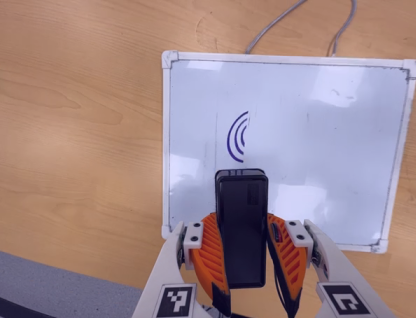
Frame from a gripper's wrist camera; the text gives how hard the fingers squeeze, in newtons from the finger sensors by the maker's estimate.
{"total": 7.0, "left": 6.1, "right": 7.9}